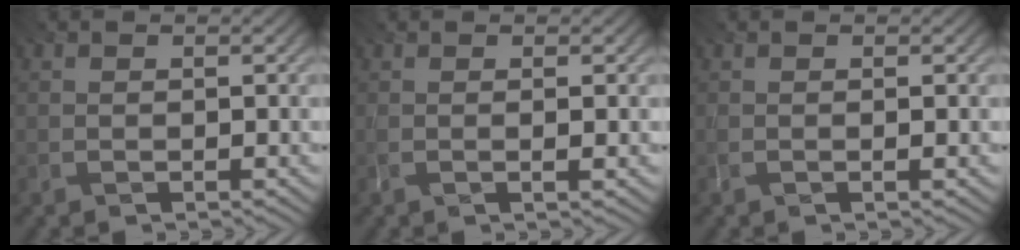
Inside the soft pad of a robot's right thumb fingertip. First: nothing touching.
{"total": 1.1, "force": [0.4, -0.1, 1.0], "torque": [-0.012, -0.001, -0.002]}
{"total": 0.5, "force": [0.2, -0.2, 0.5], "torque": [-0.006, 0.001, -0.001]}